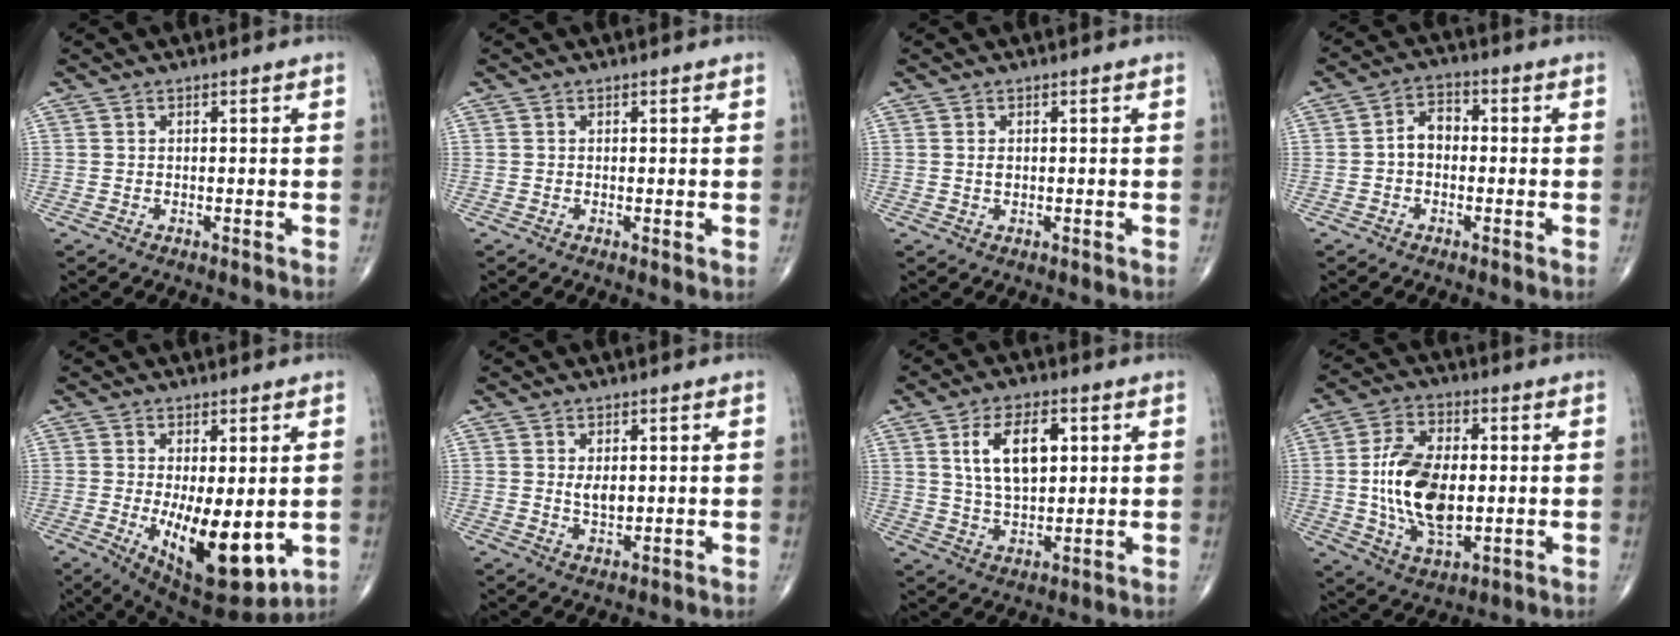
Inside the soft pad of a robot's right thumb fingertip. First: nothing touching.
{"total": 0.6, "force": [0.1, 0.2, 0.6], "torque": [-0.012, -0.004, -0.002]}
{"total": 1.1, "force": [0.2, 0.7, 0.8], "torque": [-0.013, -0.001, 0.004]}
{"total": 4.7, "force": [-0.6, 3.4, 3.2], "torque": [-0.040, 0.021, -0.022]}
{"total": 14.1, "force": [-2.2, 5.8, 12.7], "torque": [-0.187, -0.031, -0.015]}
{"total": 3.3, "force": [0.6, 1.8, 2.7], "torque": [-0.041, -0.010, 0.015]}
{"total": 10.9, "force": [3.2, 5.7, 8.7], "torque": [-0.141, -0.007, 0.061]}
{"total": 15.6, "force": [-0.2, 8.7, 13.0], "torque": [-0.233, -0.003, 0.000]}